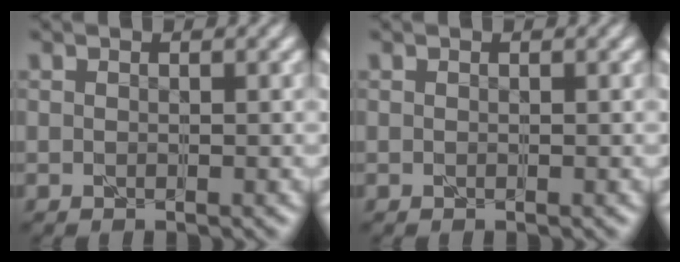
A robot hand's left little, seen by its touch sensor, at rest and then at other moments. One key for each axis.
{"total": 0.0}